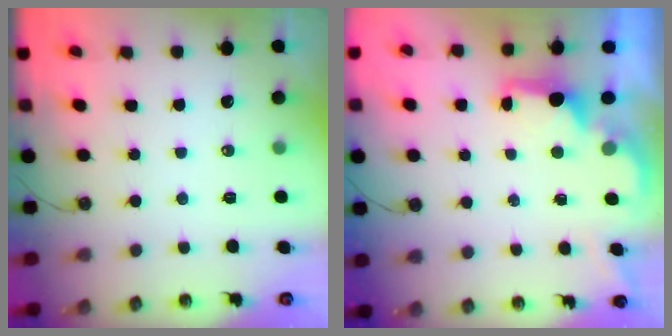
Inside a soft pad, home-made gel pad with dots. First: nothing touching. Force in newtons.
{"total": 2.1, "press": 1.9, "slide": 0.8}